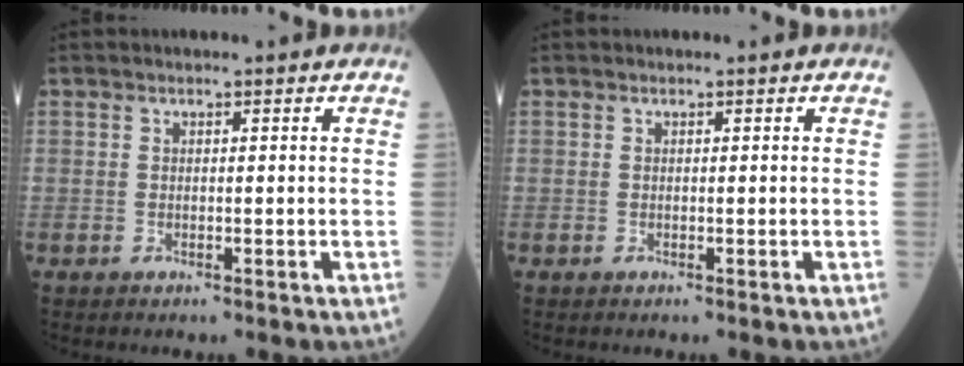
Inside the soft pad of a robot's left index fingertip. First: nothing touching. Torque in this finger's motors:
{"motor_torque": [0.14, 0.26, 0.05, 0.01]}